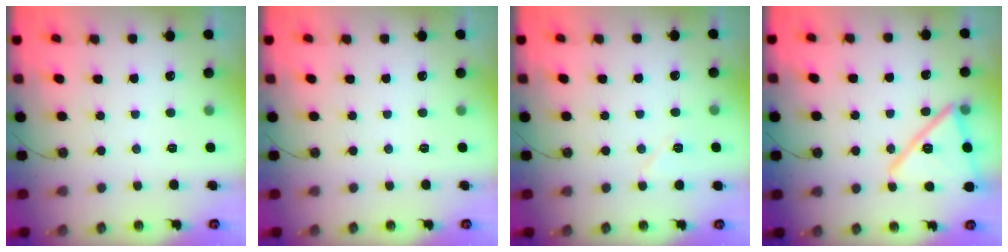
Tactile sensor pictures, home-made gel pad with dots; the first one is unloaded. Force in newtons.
{"total": 0.0}
{"total": 5.4, "press": 5.0, "slide": 2.0}
{"total": 16.7, "press": 16.7, "slide": 1.0}